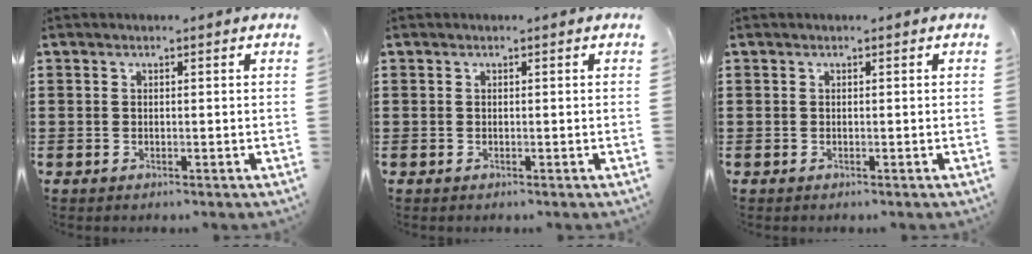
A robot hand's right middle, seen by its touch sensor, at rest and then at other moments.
{"total": 0.0}
{"total": 0.0}